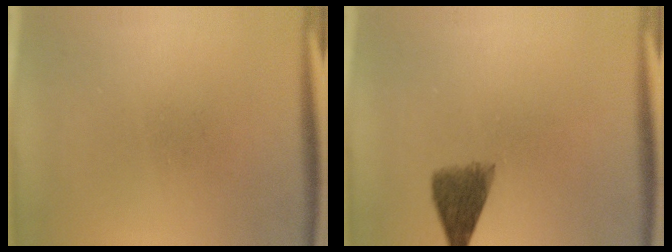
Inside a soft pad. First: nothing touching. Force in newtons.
{"total": 5.1}